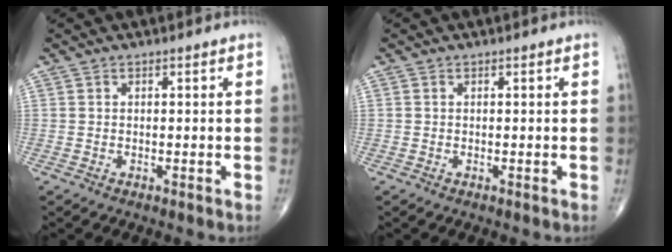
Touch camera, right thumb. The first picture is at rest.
{"total": 0.0}